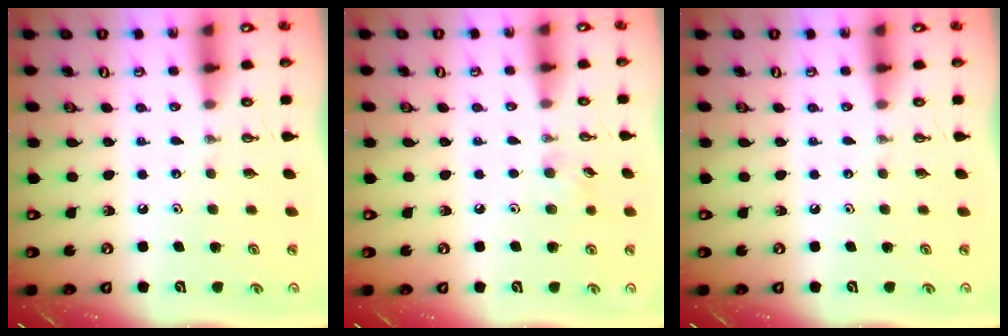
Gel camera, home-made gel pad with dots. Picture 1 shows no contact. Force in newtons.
{"total": 5.9, "press": 5.7, "slide": 1.4}
{"total": 0.0}